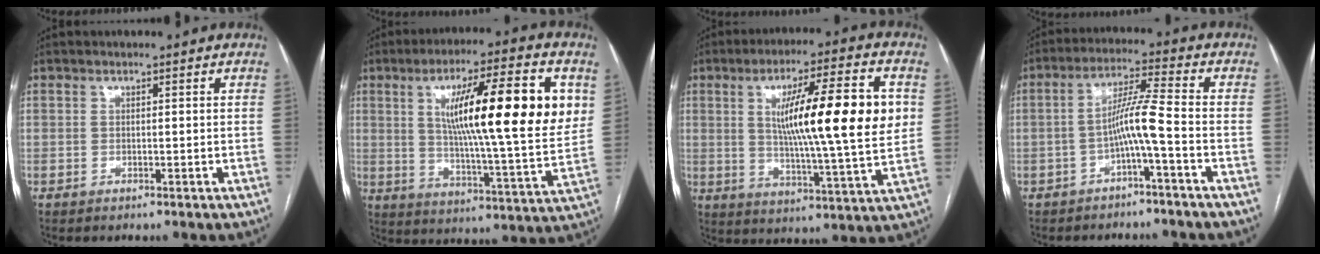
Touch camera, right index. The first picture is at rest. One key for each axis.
{"total": 21.3, "fx": 5.7, "fy": 2.2, "fz": 20.3, "tx": -0.309, "ty": 0.001, "tz": 0.079}
{"total": 19.0, "fx": 3.4, "fy": 1.1, "fz": 18.7, "tx": -0.291, "ty": 0.000, "tz": 0.045}
{"total": 6.3, "fx": -2.2, "fy": -0.7, "fz": 5.8, "tx": -0.106, "ty": 0.019, "tz": -0.041}